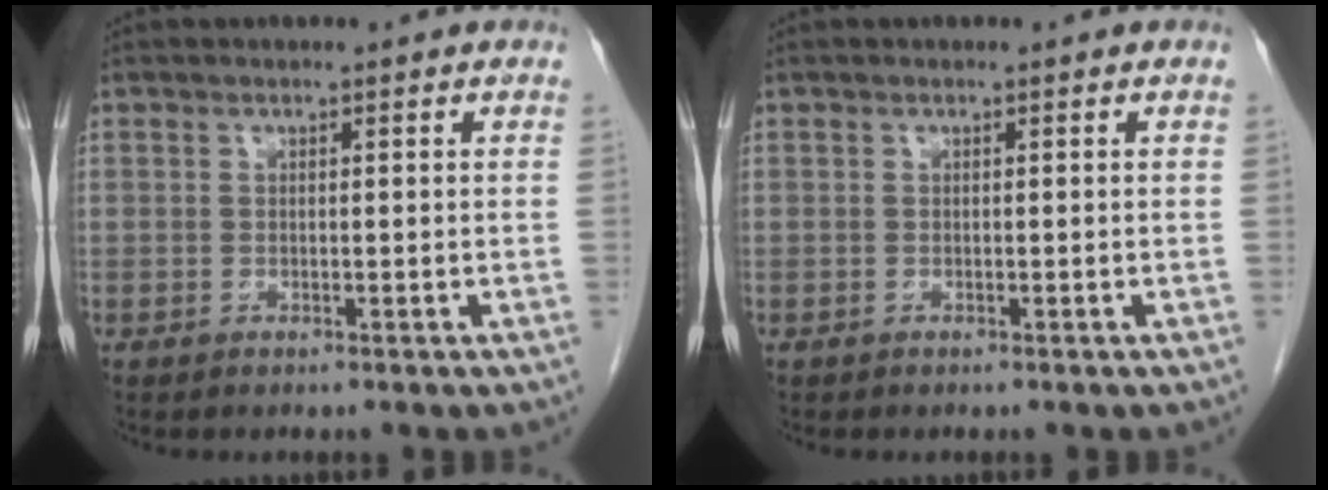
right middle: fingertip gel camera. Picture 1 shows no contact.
{"total": 0.0}